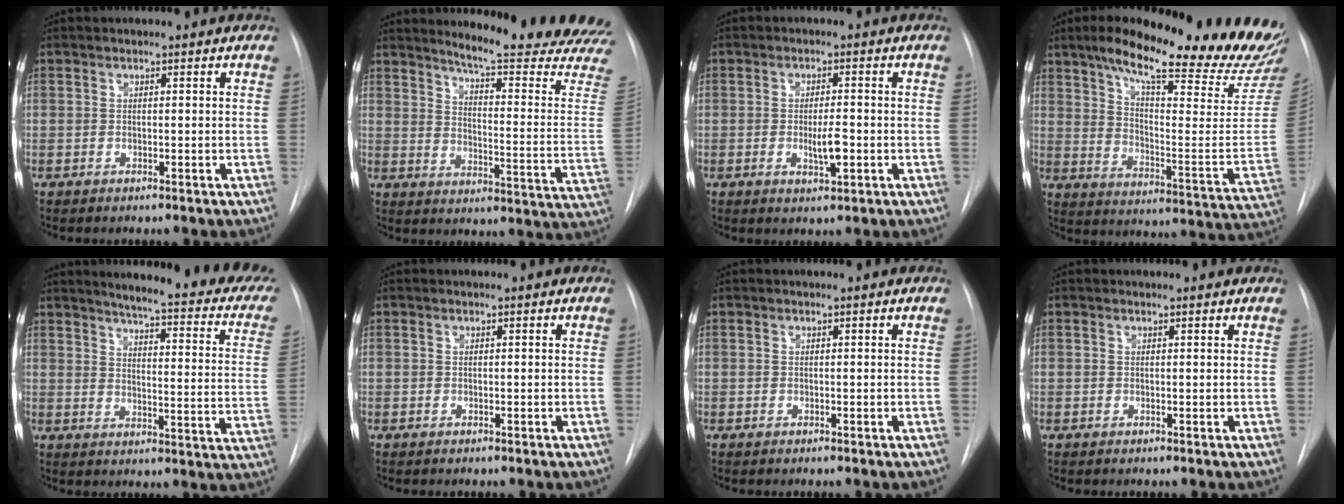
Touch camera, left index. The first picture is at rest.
{"total": 21.8, "force": [20.1, -0.6, 8.5], "torque": [-0.120, -0.141, 0.238]}
{"total": 4.0, "force": [-1.8, 0.8, 3.5], "torque": [-0.061, -0.008, -0.021]}
{"total": 27.6, "force": [22.3, 4.3, 15.7], "torque": [-0.220, -0.069, 0.289]}
{"total": 22.9, "force": [19.7, 2.4, 11.5], "torque": [-0.151, -0.073, 0.221]}
{"total": 0.0}
{"total": 0.0}
{"total": 0.0}